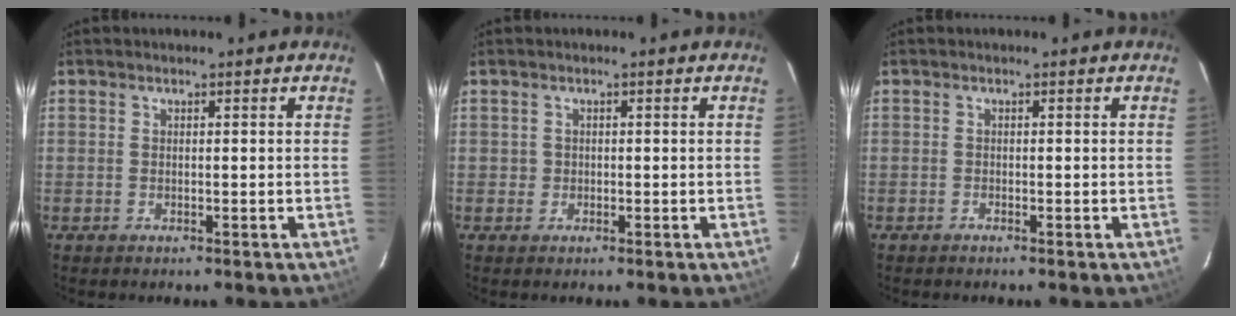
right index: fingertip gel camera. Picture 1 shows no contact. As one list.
[{"total": 1.5, "force": [-0.3, 1.4, 0.3], "torque": [-0.003, 0.001, -0.001]}, {"total": 1.0, "force": [-0.8, 0.4, 0.4], "torque": [-0.012, 0.000, -0.013]}]